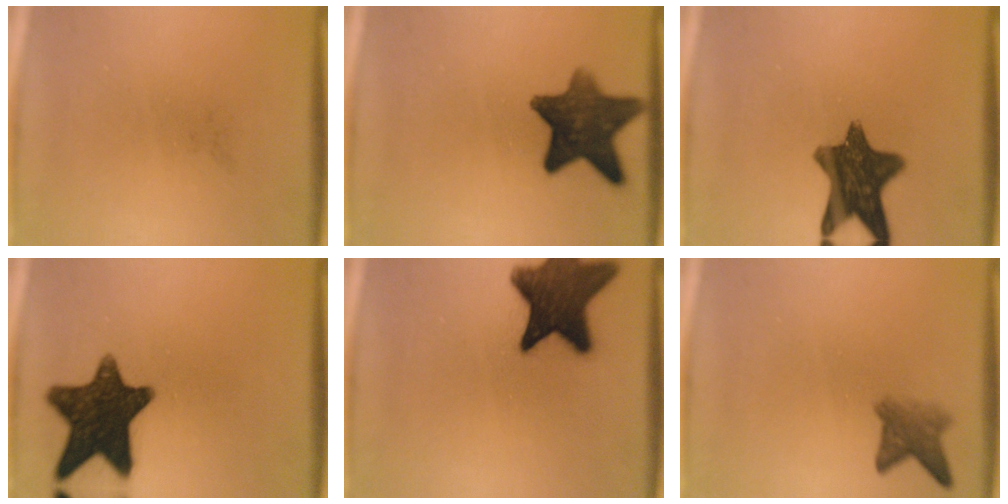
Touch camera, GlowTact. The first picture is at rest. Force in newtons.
{"total": 11.4}
{"total": 11.8}
{"total": 14.6}
{"total": 14.3}
{"total": 3.4}